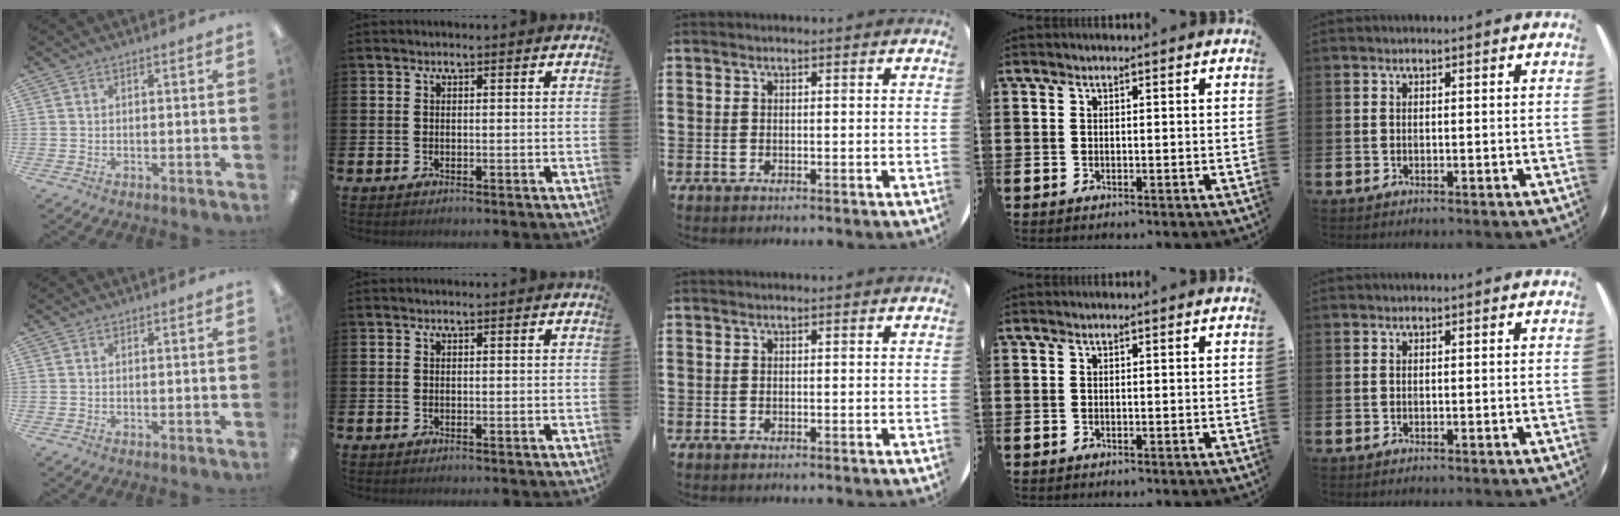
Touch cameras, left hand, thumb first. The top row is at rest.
{}